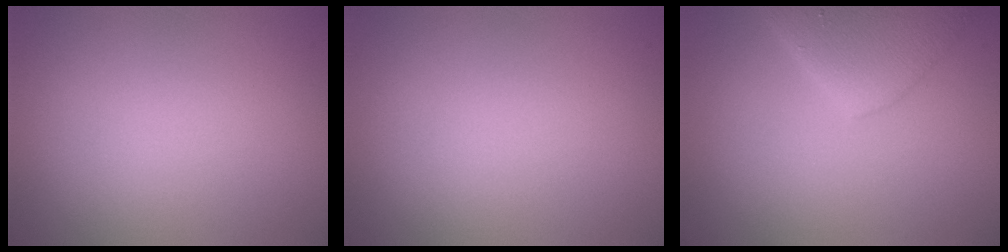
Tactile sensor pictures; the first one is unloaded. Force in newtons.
{"total": 0.0}
{"total": 4.4, "press": 4.4, "slide": 0.2}